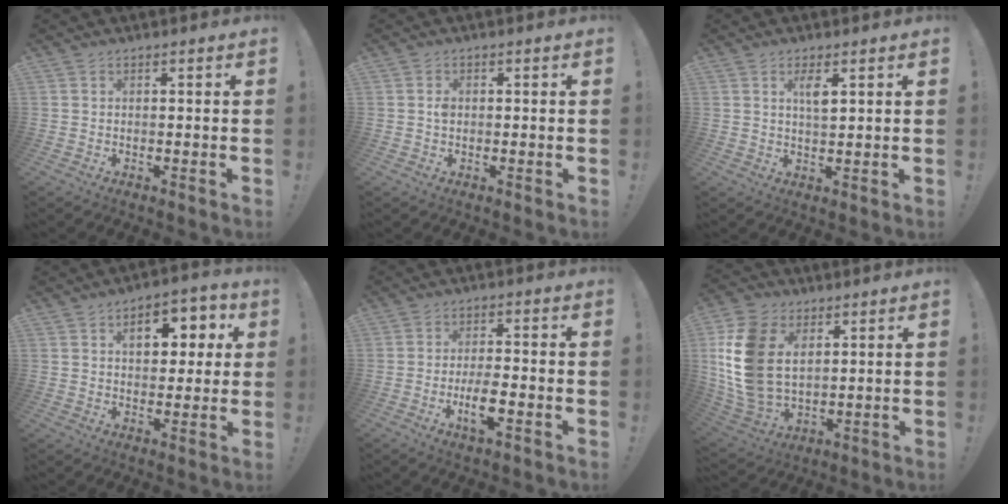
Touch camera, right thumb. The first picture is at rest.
{"total": 1.2, "force": [-0.1, 0.9, 0.8], "torque": [-0.022, 0.005, -0.001]}
{"total": 3.8, "force": [1.9, 1.2, 3.1], "torque": [-0.050, -0.008, 0.028]}
{"total": 10.4, "force": [3.3, 6.3, 7.6], "torque": [-0.101, -0.002, 0.051]}
{"total": 6.9, "force": [-2.6, 1.8, 6.1], "torque": [-0.130, 0.000, -0.045]}
{"total": 19.5, "force": [4.8, 13.8, 12.8], "torque": [-0.272, -0.016, 0.095]}